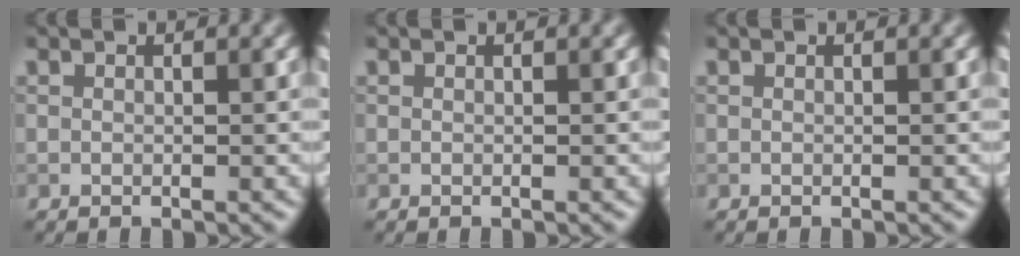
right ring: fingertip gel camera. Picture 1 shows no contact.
{"total": 0.0}
{"total": 0.0}